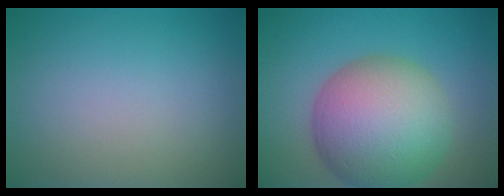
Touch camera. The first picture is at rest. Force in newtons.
{"total": 11.7, "press": 11.7, "slide": 0.4}